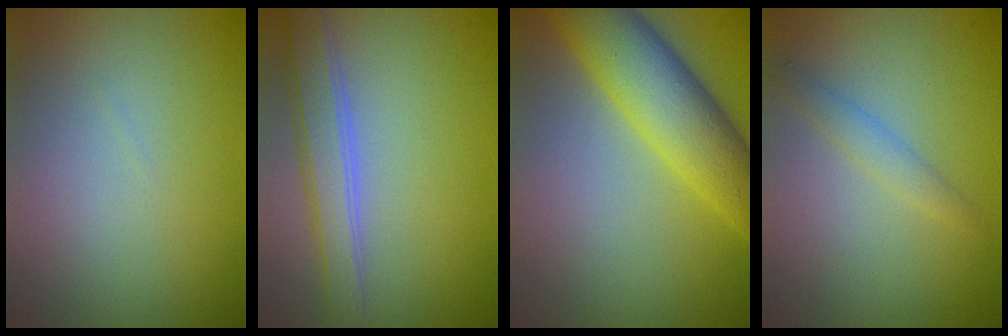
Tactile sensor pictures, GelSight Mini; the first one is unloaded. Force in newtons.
{"total": 3.6, "press": 3.6, "slide": 0.1}
{"total": 7.6, "press": 7.6, "slide": 0.2}
{"total": 1.1, "press": 1.1, "slide": 0.1}